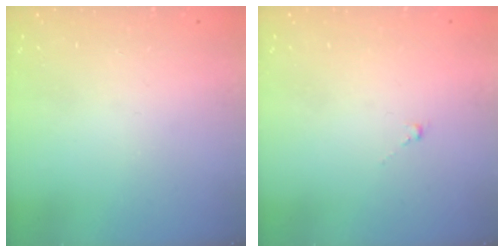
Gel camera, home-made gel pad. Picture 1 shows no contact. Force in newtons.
{"total": 0.5, "press": 0.3, "slide": 0.4}